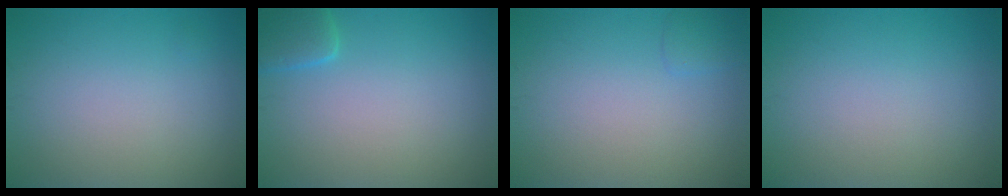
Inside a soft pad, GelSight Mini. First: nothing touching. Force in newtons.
{"total": 2.3, "press": 2.3, "slide": 0.2}
{"total": 0.9, "press": 0.9, "slide": 0.1}
{"total": 0.0}